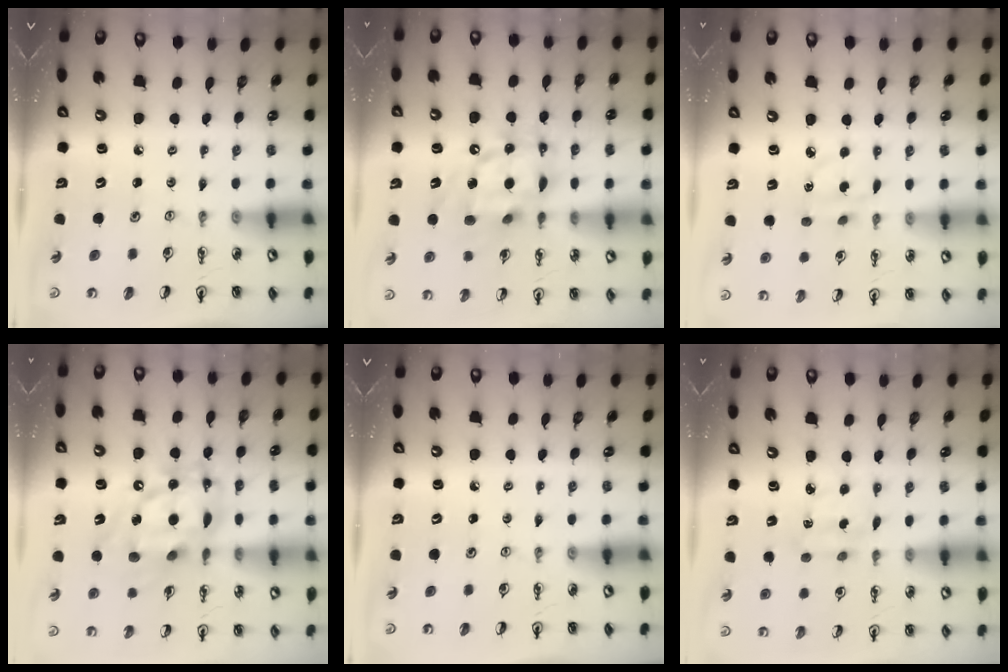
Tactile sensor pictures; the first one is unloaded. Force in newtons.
{"total": 14.7, "press": 14.6, "slide": 1.3}
{"total": 3.7, "press": 3.6, "slide": 0.9}
{"total": 18.5, "press": 18.4, "slide": 1.7}
{"total": 0.0}
{"total": 2.9, "press": 2.9, "slide": 0.6}